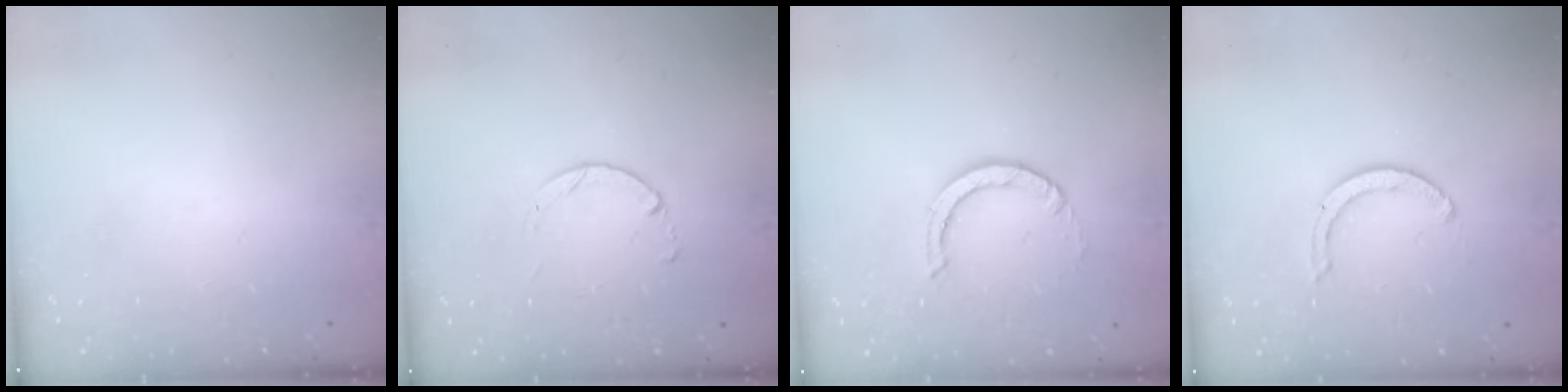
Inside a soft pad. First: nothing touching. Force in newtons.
{"total": 1.8, "press": 1.8, "slide": 0.2}
{"total": 3.9, "press": 3.8, "slide": 0.4}
{"total": 3.8, "press": 3.8, "slide": 0.3}